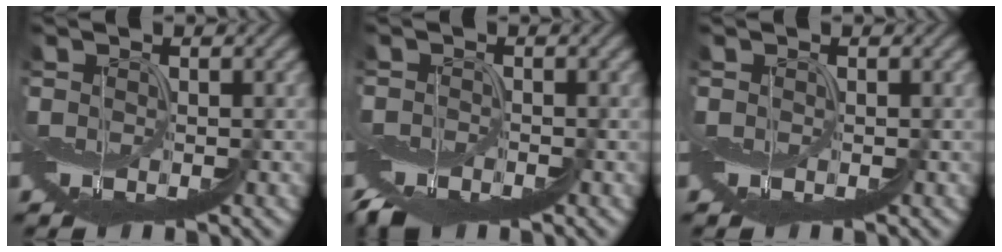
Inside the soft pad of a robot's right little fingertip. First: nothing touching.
{"total": 4.4, "force": [-4.3, -0.5, -0.4], "torque": [-0.003, 0.004, -0.081]}
{"total": 0.0}